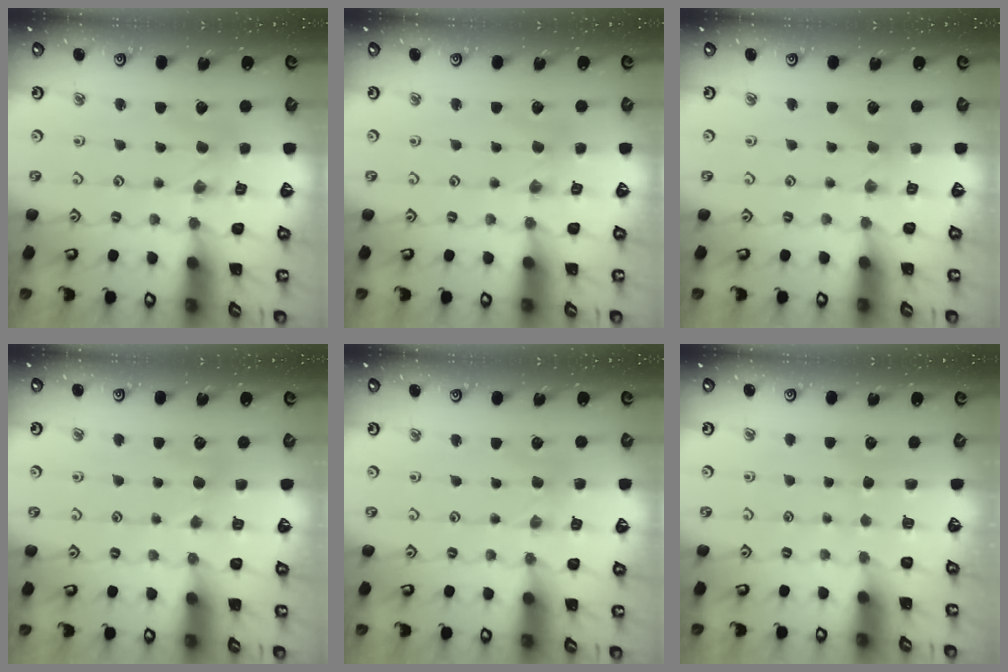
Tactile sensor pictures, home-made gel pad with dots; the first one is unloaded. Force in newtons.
{"total": 2.1, "press": 2.1, "slide": 0.3}
{"total": 0.8, "press": 0.8, "slide": 0.3}
{"total": 2.8, "press": 2.7, "slide": 0.4}
{"total": 2.5, "press": 2.5, "slide": 0.4}
{"total": 0.0}